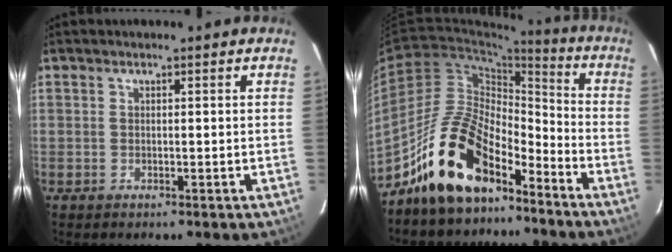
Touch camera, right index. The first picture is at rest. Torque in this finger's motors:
{"motor_torque": [0.69, -0.70, 1.05, 0.21]}